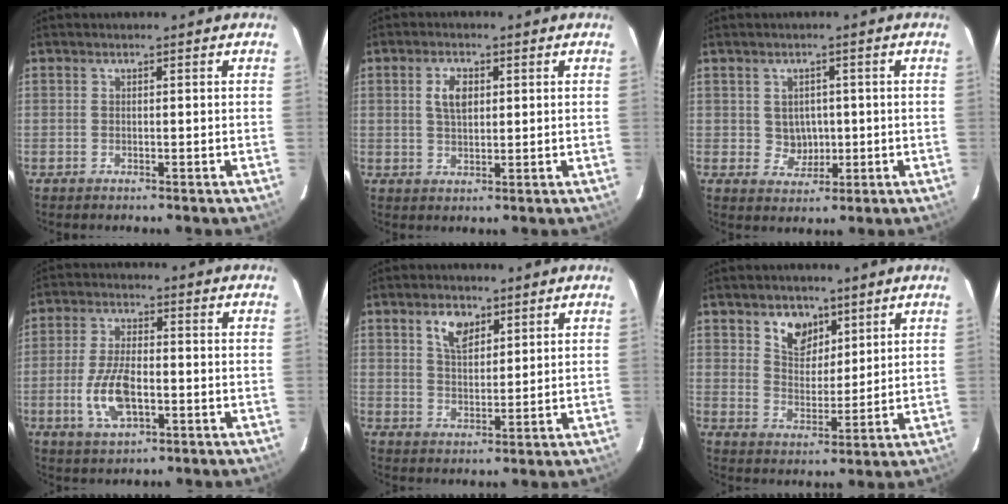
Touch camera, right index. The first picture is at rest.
{"total": 4.3, "force": [1.3, 2.4, 3.3], "torque": [-0.061, 0.007, 0.027]}
{"total": 3.9, "force": [0.2, 3.8, 1.0], "torque": [-0.018, 0.008, 0.013]}
{"total": 9.4, "force": [-2.5, 4.4, 7.9], "torque": [-0.167, -0.005, -0.044]}
{"total": 5.5, "force": [3.1, 3.0, 3.4], "torque": [-0.056, 0.005, 0.057]}
{"total": 7.1, "force": [4.2, 4.9, 2.9], "torque": [-0.041, 0.001, 0.079]}